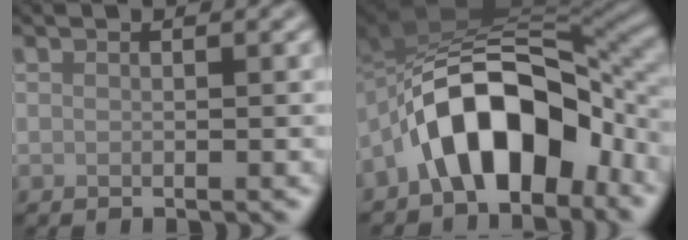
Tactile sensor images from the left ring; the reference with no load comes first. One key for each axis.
{"total": 10.7, "fx": -4.8, "fy": 5.8, "fz": 7.7, "tx": -0.105, "ty": 0.020, "tz": -0.087}